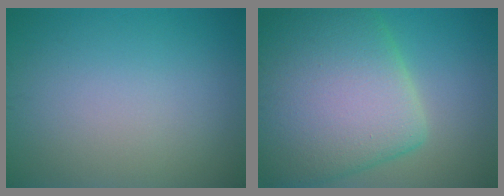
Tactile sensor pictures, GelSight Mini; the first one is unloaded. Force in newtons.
{"total": 13.0, "press": 13.0, "slide": 0.5}